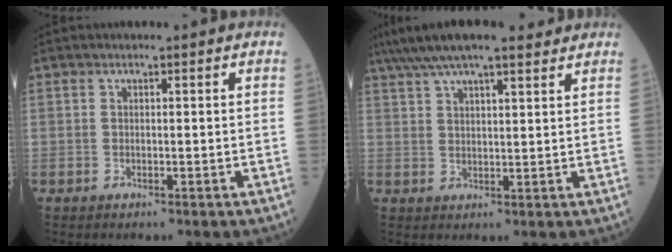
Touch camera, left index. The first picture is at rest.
{"total": 14.5, "force": [12.0, 2.9, 7.7], "torque": [-0.147, 0.047, 0.188]}